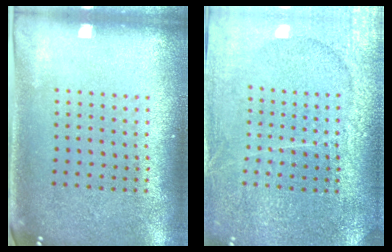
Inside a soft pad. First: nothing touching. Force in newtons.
{"total": 3.6, "press": 3.3, "slide": 1.4}